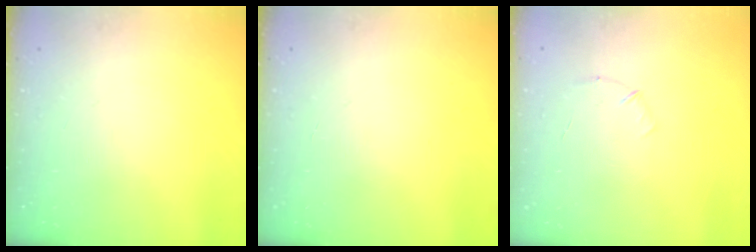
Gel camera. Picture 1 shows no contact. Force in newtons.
{"total": 0.0}
{"total": 4.6, "press": 4.4, "slide": 1.2}